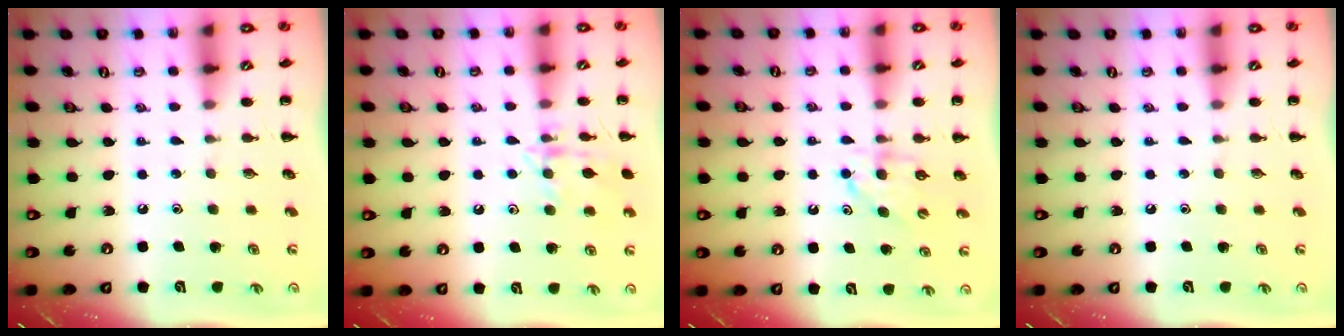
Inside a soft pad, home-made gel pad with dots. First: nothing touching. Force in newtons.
{"total": 11.4, "press": 11.4, "slide": 0.7}
{"total": 5.0, "press": 4.8, "slide": 1.4}
{"total": 0.0}